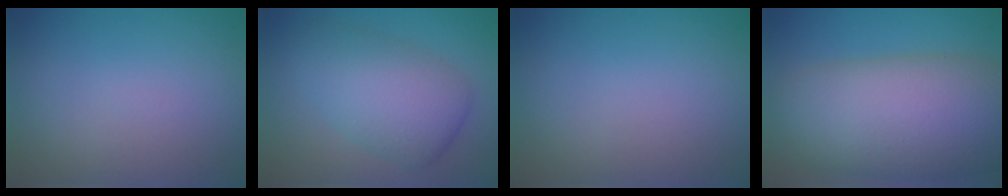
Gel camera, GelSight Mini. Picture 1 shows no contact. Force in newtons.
{"total": 6.0, "press": 6.0, "slide": 0.1}
{"total": 0.0}
{"total": 11.6, "press": 11.6, "slide": 0.9}